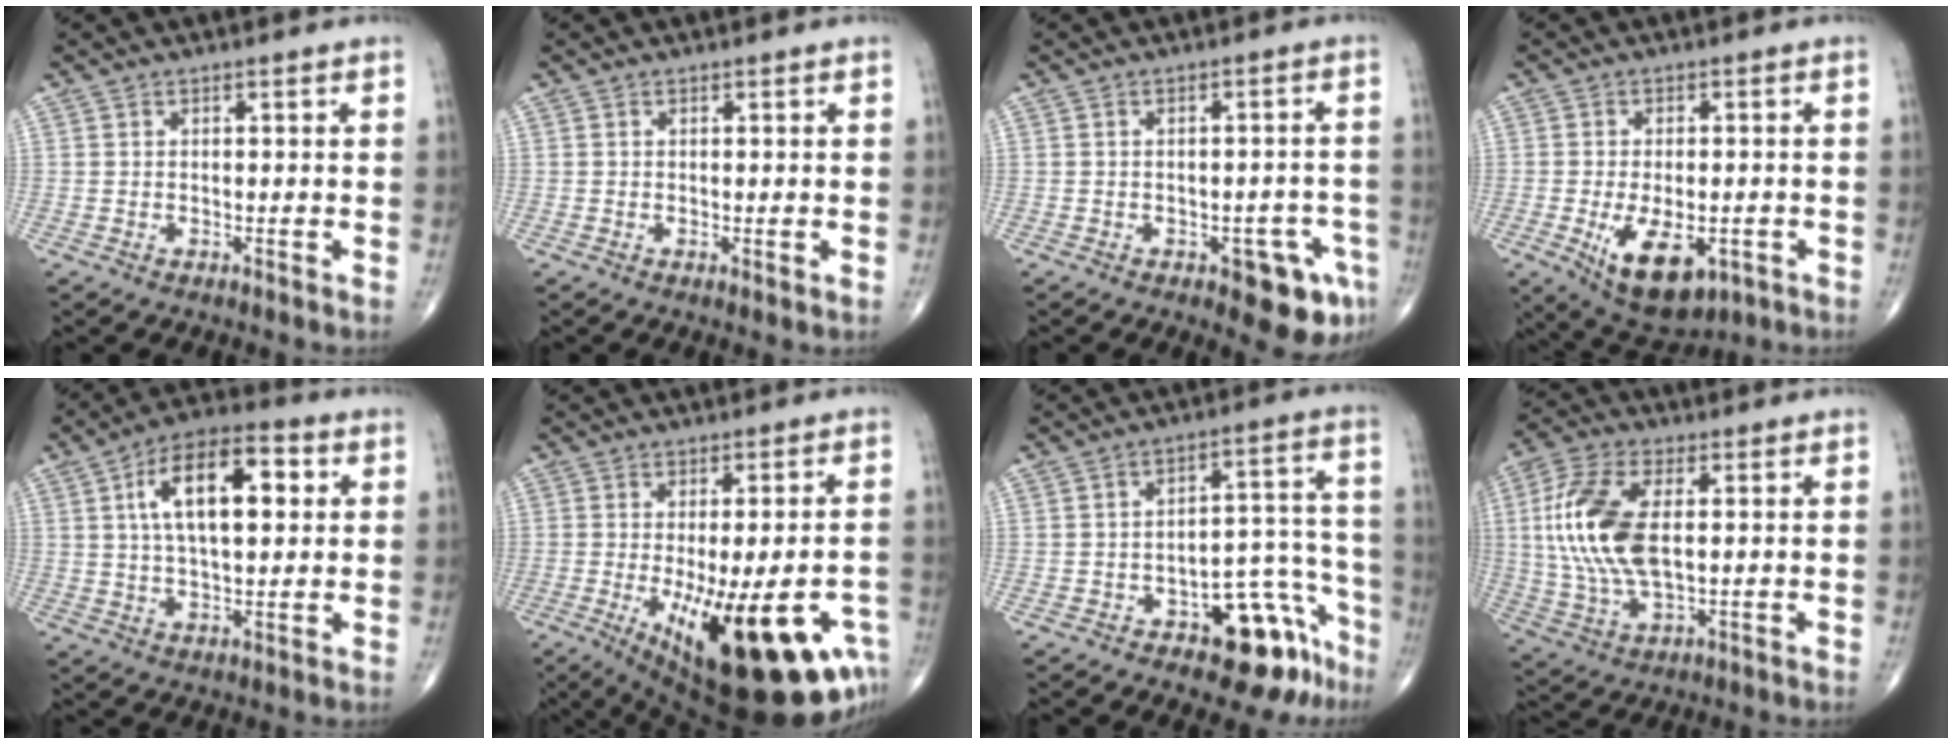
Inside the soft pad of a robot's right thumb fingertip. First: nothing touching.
{"total": 0.8, "force": [-0.1, 0.3, 0.7], "torque": [-0.016, -0.004, -0.001]}
{"total": 8.4, "force": [-4.0, 3.5, 6.5], "torque": [-0.054, 0.015, -0.042]}
{"total": 11.8, "force": [-4.0, 6.1, 9.3], "torque": [-0.139, -0.004, -0.046]}
{"total": 15.4, "force": [3.8, 7.2, 13.1], "torque": [-0.204, 0.012, 0.059]}
{"total": 24.5, "force": [-9.4, 8.4, 21.0], "torque": [-0.239, -0.015, -0.114]}
{"total": 13.8, "force": [-8.3, 6.5, 8.9], "torque": [-0.056, 0.086, -0.109]}
{"total": 15.6, "force": [1.8, 7.7, 13.4], "torque": [-0.292, 0.000, 0.036]}